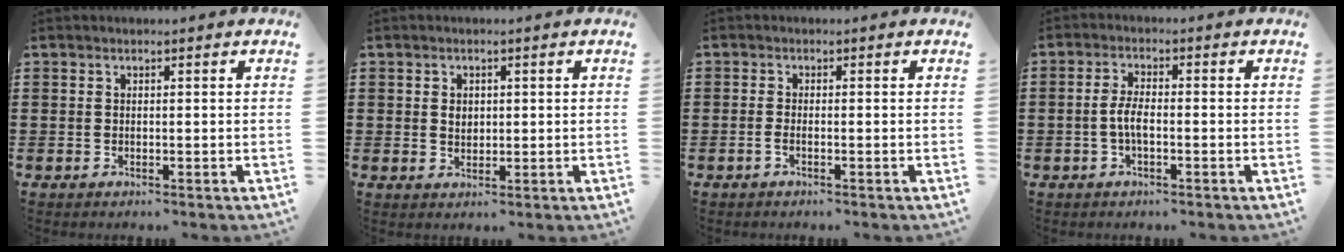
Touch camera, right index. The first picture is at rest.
{"total": 1.7, "force": [0.4, 1.3, 1.1], "torque": [-0.024, 0.006, 0.007]}
{"total": 1.2, "force": [-0.6, 0.1, 1.0], "torque": [-0.019, -0.004, -0.010]}
{"total": 3.5, "force": [-0.8, 1.0, 3.2], "torque": [-0.080, -0.006, -0.022]}